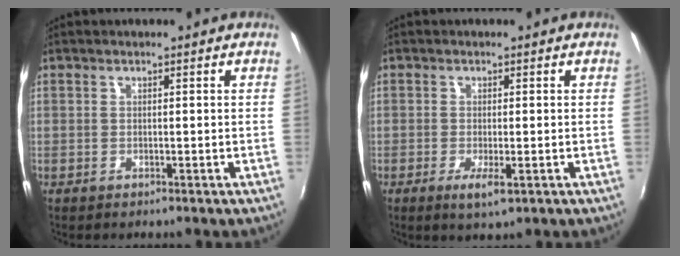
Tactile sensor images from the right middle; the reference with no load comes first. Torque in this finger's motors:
{"motor_torque": [-0.24, -0.64, 0.02, 0.01]}